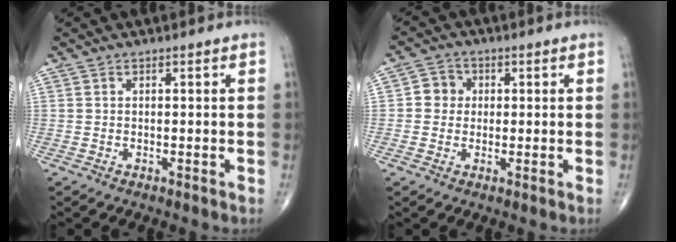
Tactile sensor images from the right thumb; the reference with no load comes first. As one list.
[{"total": 4.2, "force": [0.3, 3.9, 1.4], "torque": [0.000, 0.007, -0.003]}]